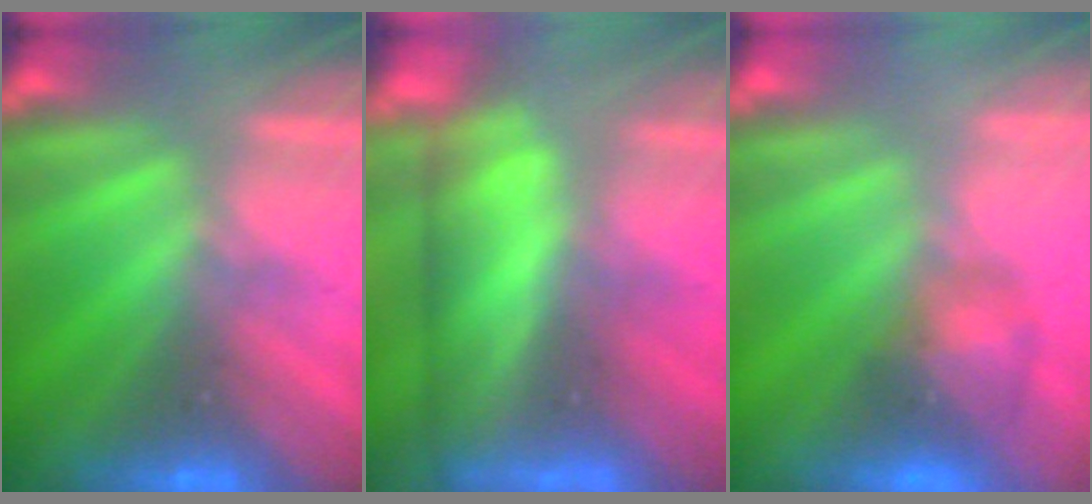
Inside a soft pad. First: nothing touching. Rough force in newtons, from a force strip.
{"total": 4.4}
{"total": 2.7}